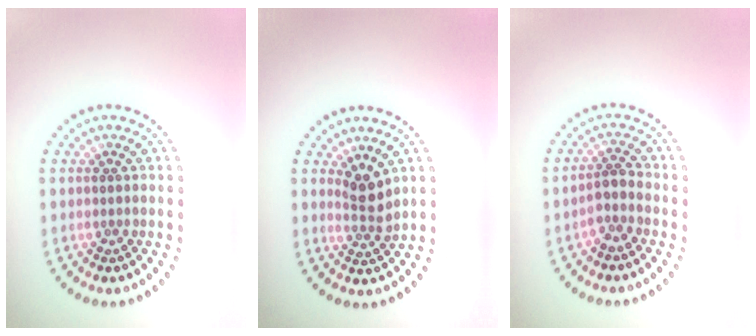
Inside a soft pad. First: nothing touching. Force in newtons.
{"total": 2.3, "press": 1.8, "slide": 1.4}
{"total": 2.0, "press": 1.5, "slide": 1.4}